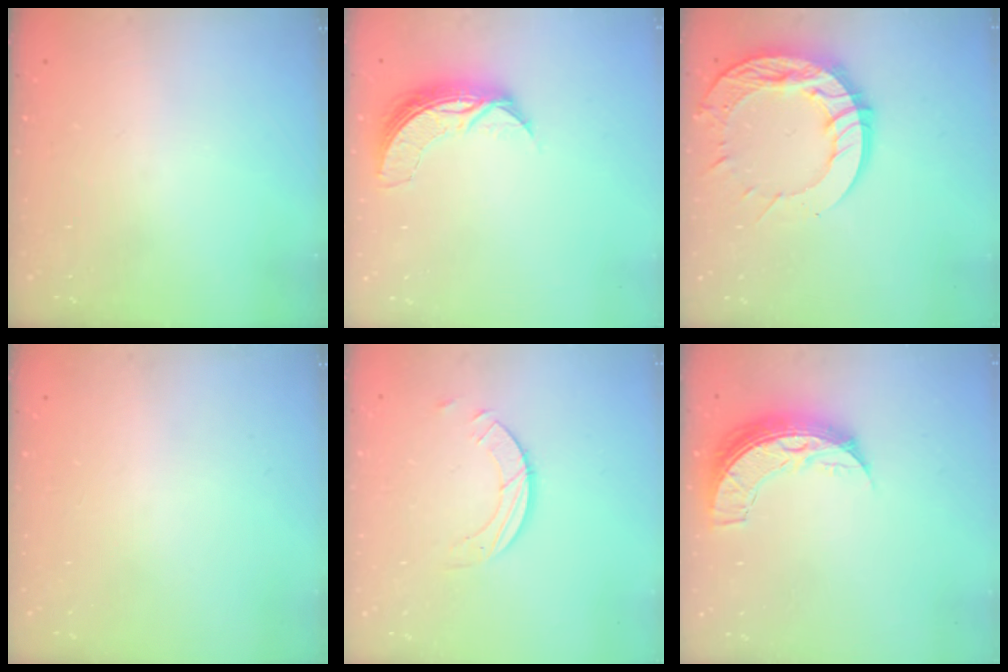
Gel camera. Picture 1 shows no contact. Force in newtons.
{"total": 8.9, "press": 8.9, "slide": 0.4}
{"total": 15.9, "press": 15.8, "slide": 1.4}
{"total": 0.0}
{"total": 3.9, "press": 3.9, "slide": 0.4}
{"total": 9.8, "press": 9.8, "slide": 0.8}